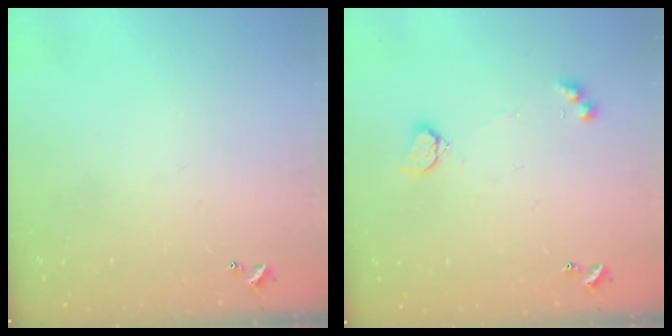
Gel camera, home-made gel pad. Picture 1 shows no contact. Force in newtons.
{"total": 4.1, "press": 4.0, "slide": 0.8}